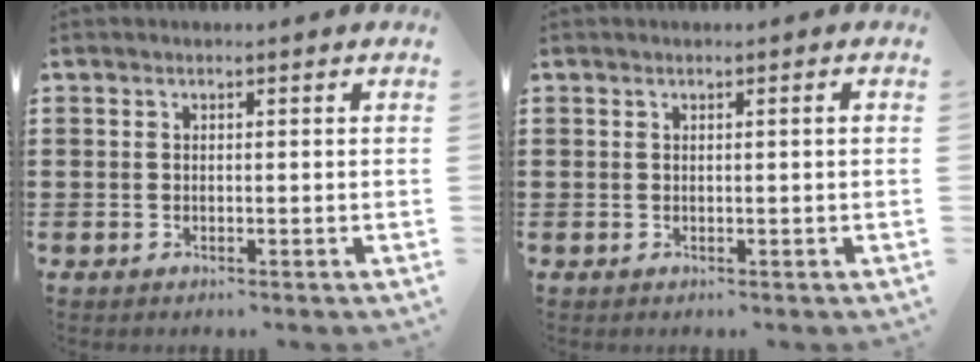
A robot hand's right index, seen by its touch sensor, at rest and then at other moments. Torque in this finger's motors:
{"motor_torque": [0.34, -0.12, 0.00, 0.03]}